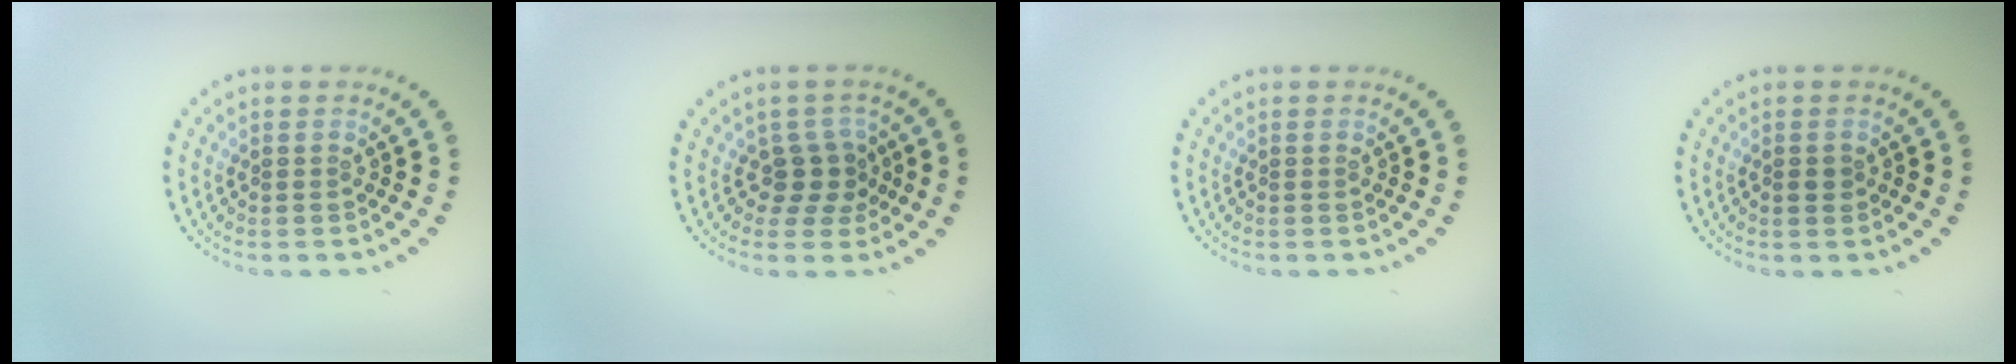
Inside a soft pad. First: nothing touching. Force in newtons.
{"total": 2.5, "press": 2.0, "slide": 1.6}
{"total": 0.0}
{"total": 0.9, "press": 0.8, "slide": 0.2}